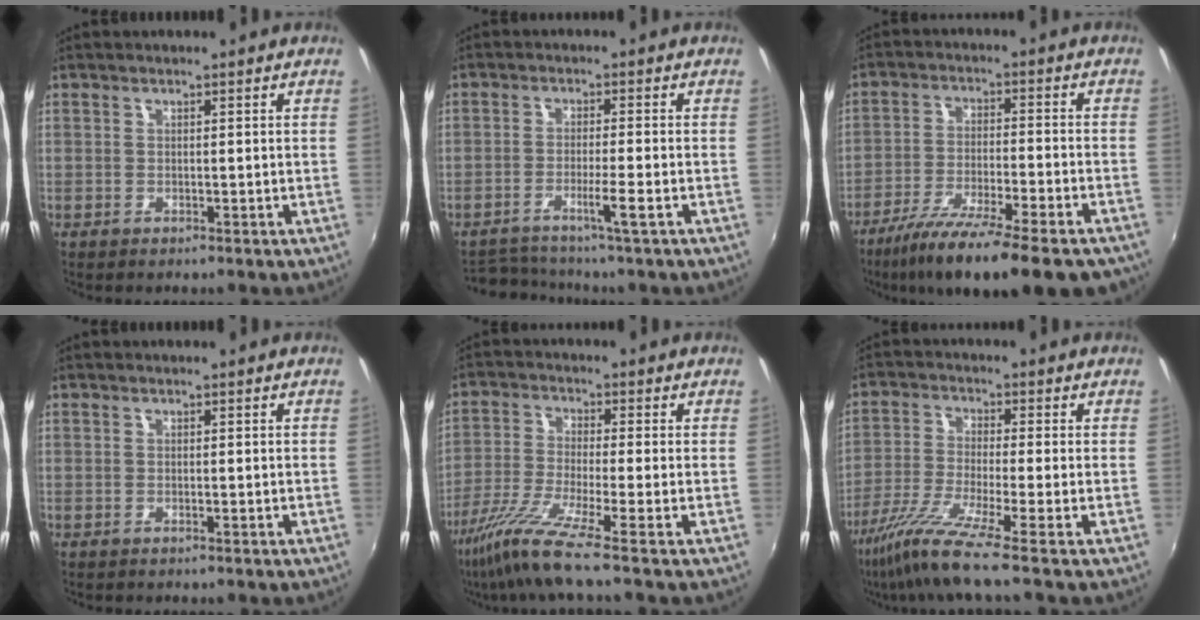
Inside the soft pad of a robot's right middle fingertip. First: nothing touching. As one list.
[{"total": 5.8, "force": [-4.8, -0.5, 3.2], "torque": [-0.065, 0.001, -0.082]}, {"total": 19.8, "force": [-15.3, 3.7, 12.0], "torque": [-0.211, -0.049, -0.234]}, {"total": 0.0}, {"total": 9.5, "force": [-6.8, -1.6, 6.4], "torque": [-0.135, -0.028, -0.130]}, {"total": 9.4, "force": [-6.8, -1.6, 6.3], "torque": [-0.133, -0.028, -0.130]}]